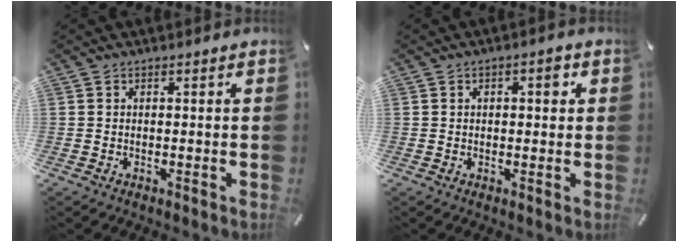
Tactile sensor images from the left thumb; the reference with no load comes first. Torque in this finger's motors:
{"motor_torque": [-0.03, -0.22, -0.03, 0.22, 0.00]}